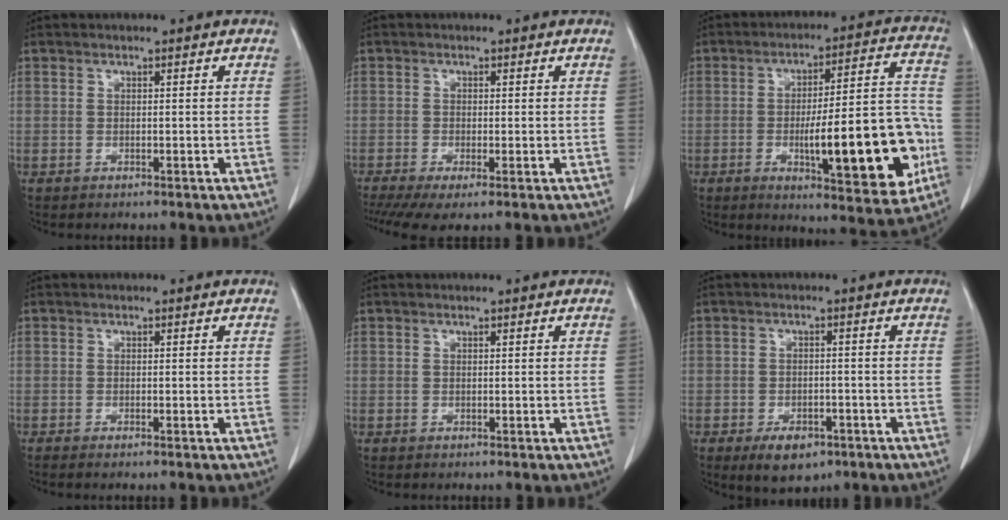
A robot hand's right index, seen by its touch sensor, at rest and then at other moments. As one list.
[{"total": 4.9, "force": [-3.0, 1.0, 3.7], "torque": [-0.059, -0.014, -0.052]}, {"total": 19.8, "force": [-4.9, 4.2, 18.7], "torque": [-0.227, 0.020, -0.057]}, {"total": 1.2, "force": [-1.0, 0.0, 0.7], "torque": [-0.010, -0.001, -0.013]}, {"total": 0.0}, {"total": 5.7, "force": [-3.4, 3.1, 3.3], "torque": [-0.051, -0.001, -0.046]}]